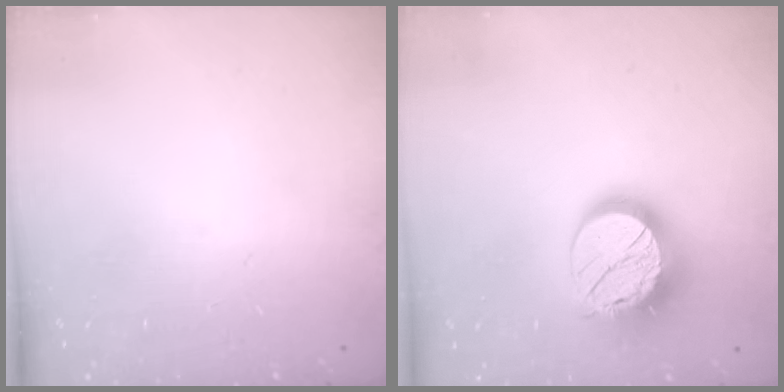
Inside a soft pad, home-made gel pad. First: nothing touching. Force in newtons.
{"total": 15.7, "press": 15.7, "slide": 0.9}